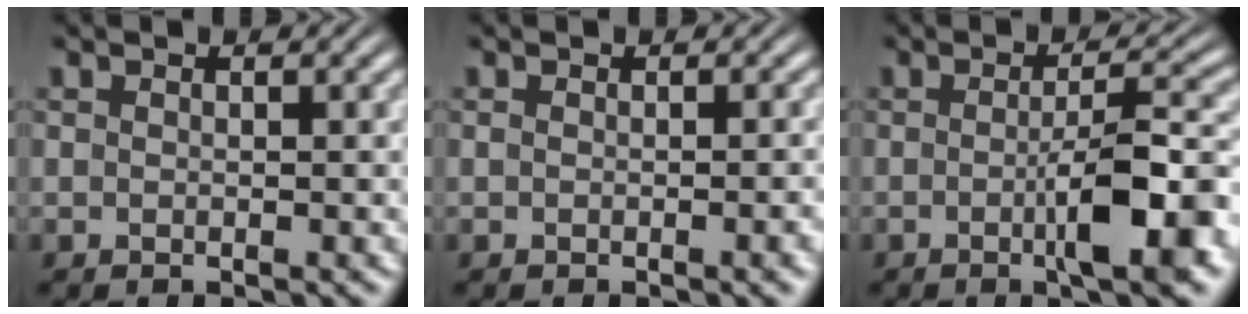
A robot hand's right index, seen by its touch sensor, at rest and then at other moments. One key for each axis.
{"total": 0.6, "fx": -0.4, "fy": -0.2, "fz": 0.5, "tx": -0.006, "ty": 0.005, "tz": -0.007}
{"total": 5.6, "fx": -1.7, "fy": 0.8, "fz": 5.2, "tx": -0.075, "ty": 0.004, "tz": -0.034}